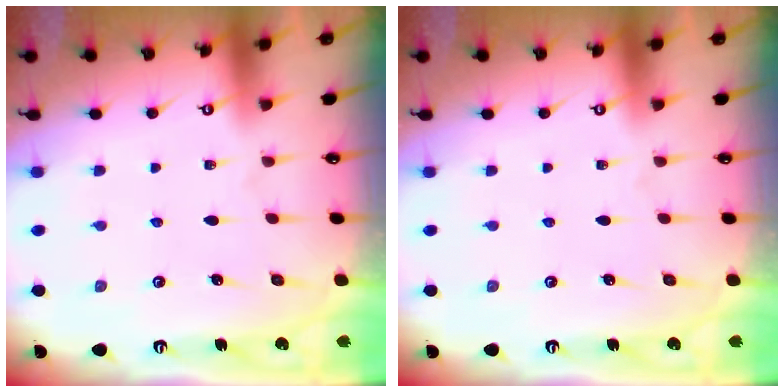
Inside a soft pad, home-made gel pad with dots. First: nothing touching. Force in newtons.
{"total": 0.0}